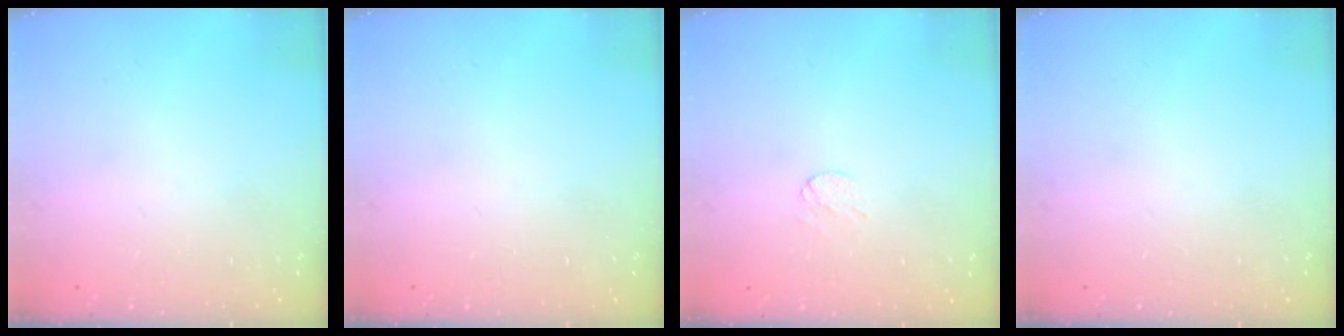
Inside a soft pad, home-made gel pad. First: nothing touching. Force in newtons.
{"total": 0.0}
{"total": 2.6, "press": 2.5, "slide": 0.3}
{"total": 0.0}